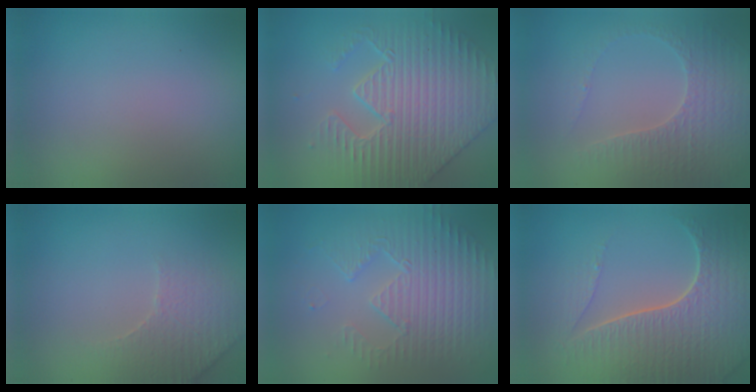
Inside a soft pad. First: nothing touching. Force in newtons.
{"total": 5.6, "press": 5.2, "slide": 2.2}
{"total": 3.4, "press": 3.2, "slide": 1.1}
{"total": 3.3, "press": 3.2, "slide": 0.9}
{"total": 4.2, "press": 3.6, "slide": 2.1}
{"total": 7.5, "press": 5.6, "slide": 5.0}